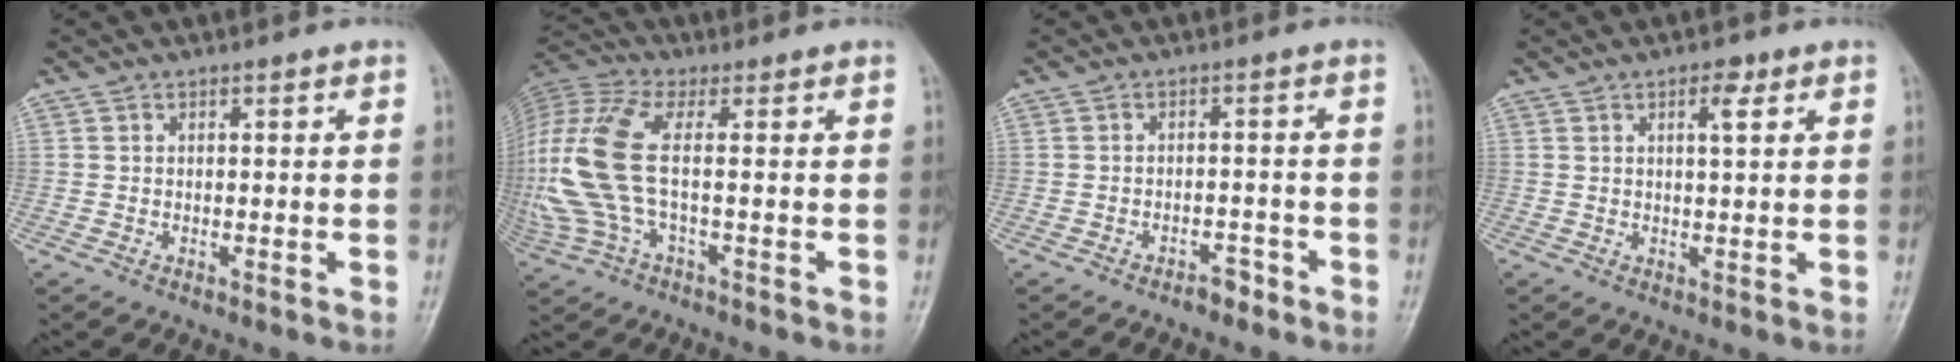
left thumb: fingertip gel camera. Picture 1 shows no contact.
{"total": 15.6, "force": [-0.1, 5.6, 14.6], "torque": [-0.374, 0.017, -0.002]}
{"total": 2.3, "force": [-1.9, 1.0, 0.7], "torque": [-0.009, 0.014, -0.028]}
{"total": 2.9, "force": [1.5, 1.0, 2.3], "torque": [-0.034, -0.006, 0.023]}